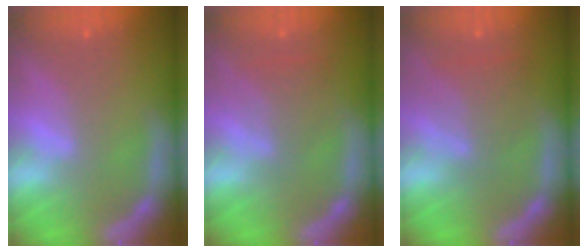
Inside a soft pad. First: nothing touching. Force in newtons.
{"total": 3.0}
{"total": 4.0}